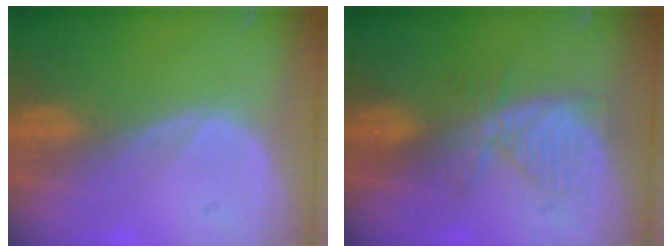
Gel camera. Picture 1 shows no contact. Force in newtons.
{"total": 5.8, "press": 5.8, "slide": 0.2}